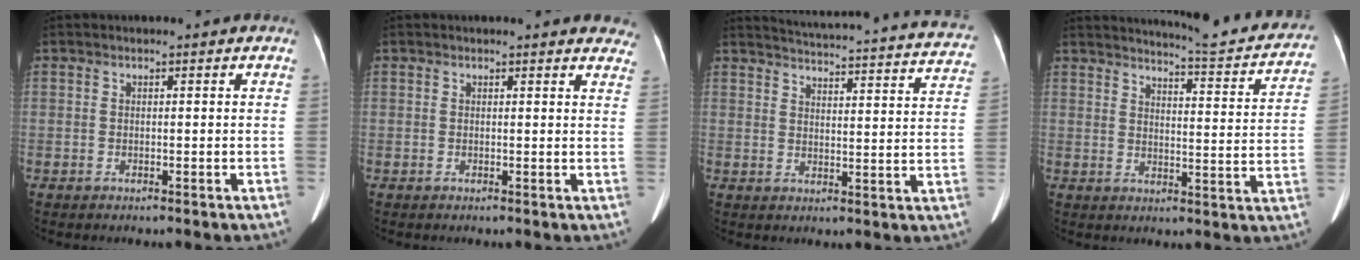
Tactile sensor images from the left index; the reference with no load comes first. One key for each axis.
{"total": 7.7, "fx": 7.3, "fy": 2.0, "fz": 1.5, "tx": 0.012, "ty": -0.018, "tz": 0.046}
{"total": 25.0, "fx": 23.6, "fy": 2.6, "fz": 7.9, "tx": -0.119, "ty": -0.057, "tz": 0.272}
{"total": 16.6, "fx": 15.6, "fy": 1.3, "fz": 5.5, "tx": -0.070, "ty": -0.052, "tz": 0.177}